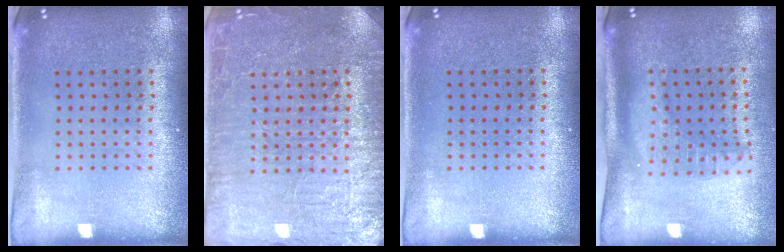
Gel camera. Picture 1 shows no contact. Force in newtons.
{"total": 4.0, "press": 4.0, "slide": 0.5}
{"total": 0.0}
{"total": 1.9, "press": 1.5, "slide": 1.2}